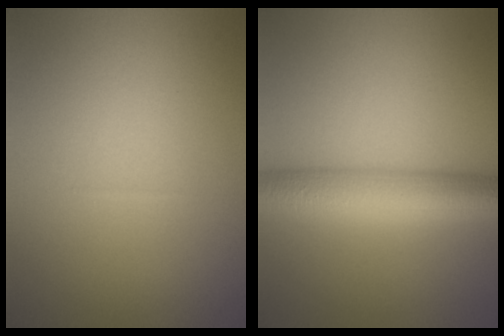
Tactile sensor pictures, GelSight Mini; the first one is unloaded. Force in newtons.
{"total": 6.0, "press": 6.0, "slide": 0.1}